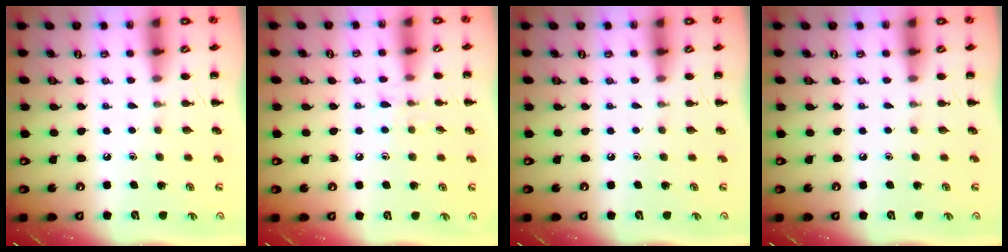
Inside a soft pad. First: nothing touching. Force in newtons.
{"total": 5.9, "press": 5.6, "slide": 2.0}
{"total": 0.0}
{"total": 0.0}